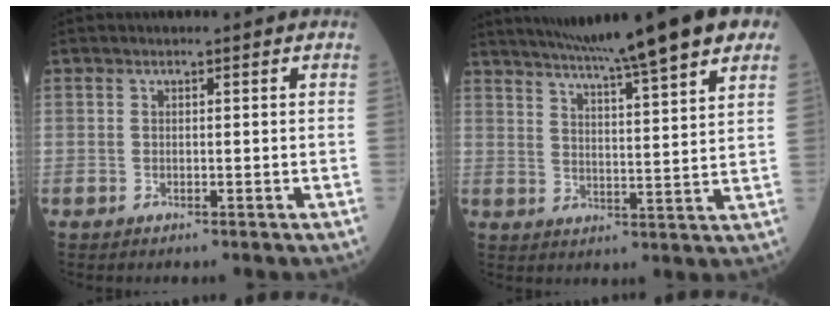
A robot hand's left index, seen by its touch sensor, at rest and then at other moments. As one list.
[{"total": 20.0, "force": [15.4, 0.5, 12.8], "torque": [-0.204, 0.014, 0.208]}]